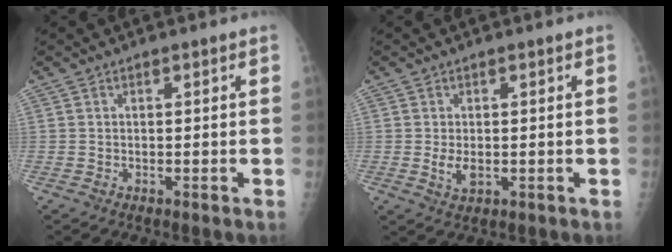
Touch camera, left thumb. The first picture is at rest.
{"total": 3.3, "force": [-0.3, 2.0, 2.5], "torque": [-0.043, -0.006, -0.001]}